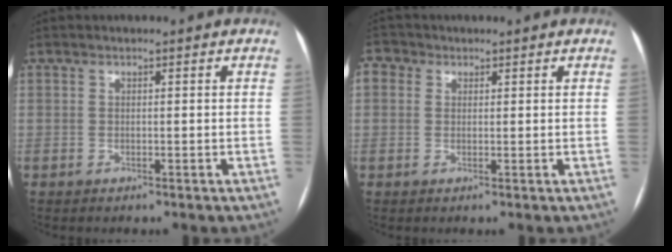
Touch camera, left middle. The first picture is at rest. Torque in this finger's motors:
{"motor_torque": [2.14, 0.00, 1.05, 0.03]}